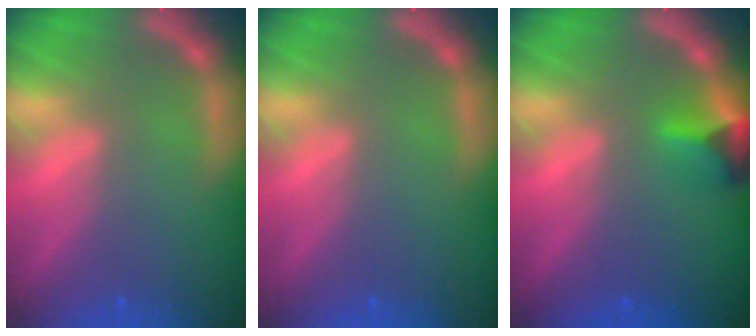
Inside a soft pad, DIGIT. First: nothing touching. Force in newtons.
{"total": 0.0}
{"total": 2.9}